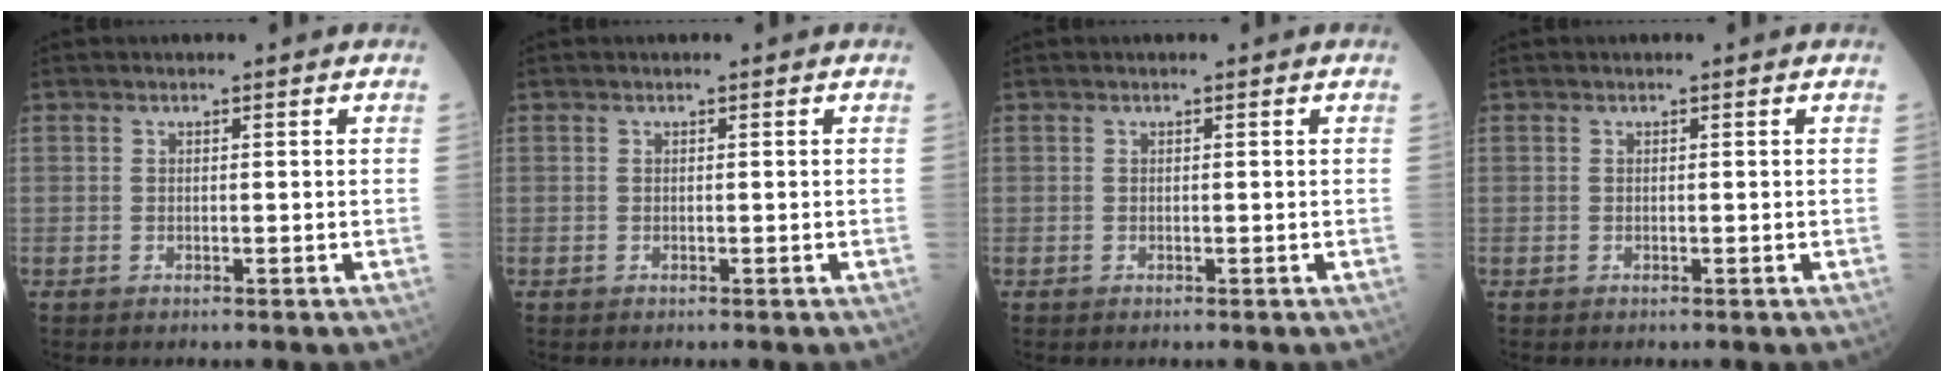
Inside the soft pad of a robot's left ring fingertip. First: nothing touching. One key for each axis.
{"total": 0.0}
{"total": 0.0}
{"total": 0.0}